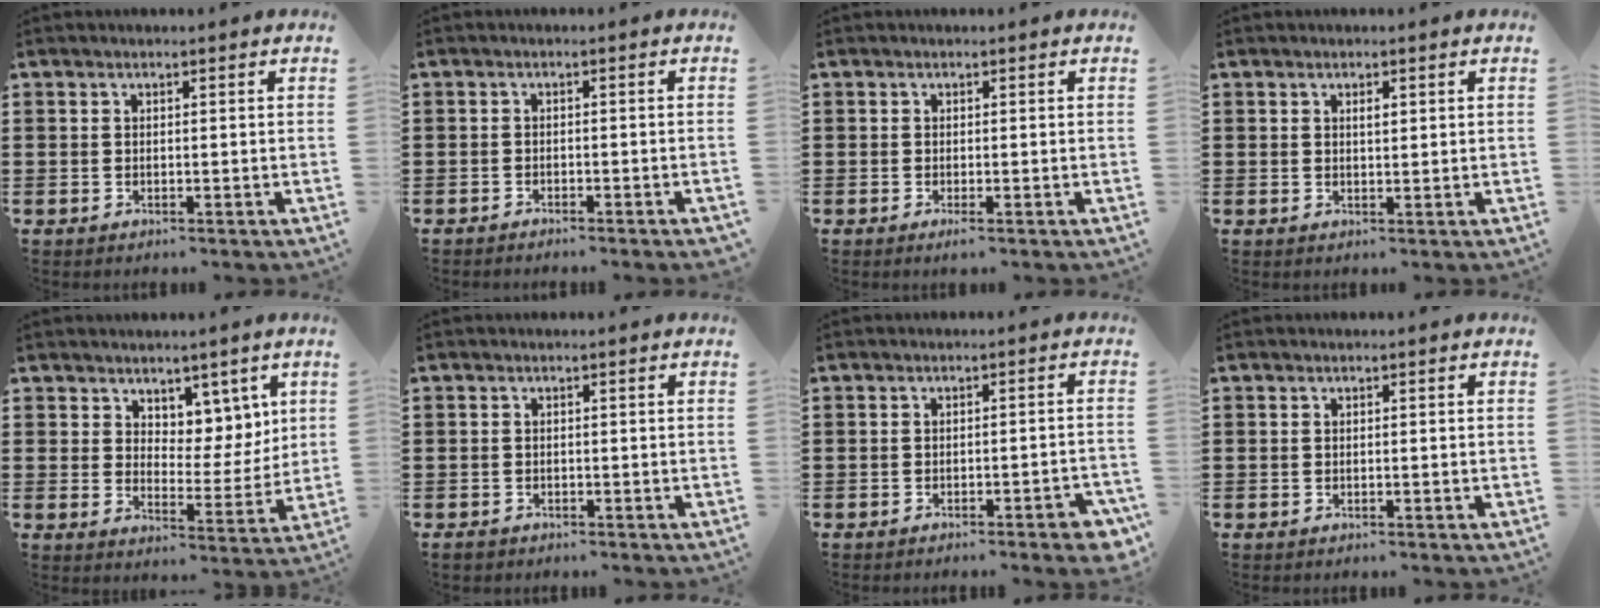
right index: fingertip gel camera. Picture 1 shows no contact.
{"total": 1.4, "force": [-1.4, 0.1, 0.1], "torque": [-0.005, 0.002, -0.028]}
{"total": 0.8, "force": [-0.3, 0.0, 0.7], "torque": [-0.019, -0.009, -0.007]}
{"total": 1.0, "force": [0.4, 0.4, 0.9], "torque": [-0.018, 0.004, 0.005]}
{"total": 6.3, "force": [4.7, 4.1, 0.7], "torque": [-0.029, -0.022, 0.086]}
{"total": 0.9, "force": [-0.7, 0.5, 0.1], "torque": [-0.004, 0.000, -0.016]}
{"total": 2.7, "force": [-2.2, 0.2, 1.7], "torque": [-0.028, -0.003, -0.038]}
{"total": 0.0}